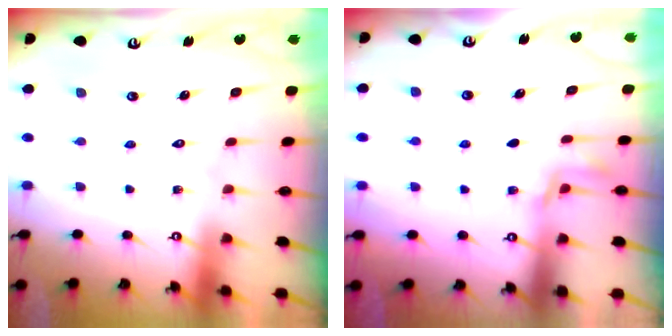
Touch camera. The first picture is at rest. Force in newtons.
{"total": 2.9, "press": 2.8, "slide": 1.0}